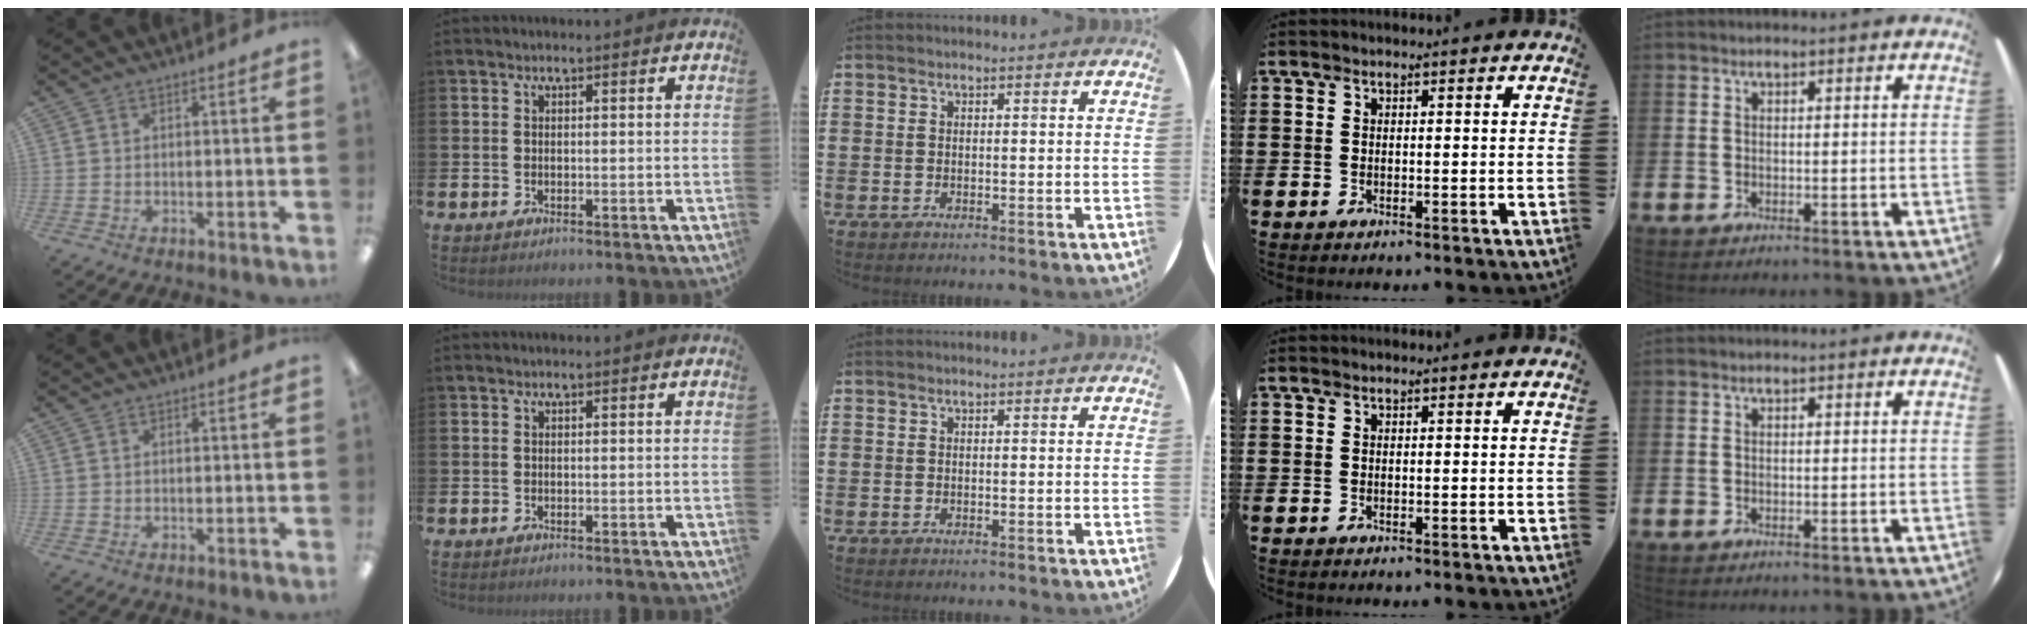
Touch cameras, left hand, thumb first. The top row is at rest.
{}